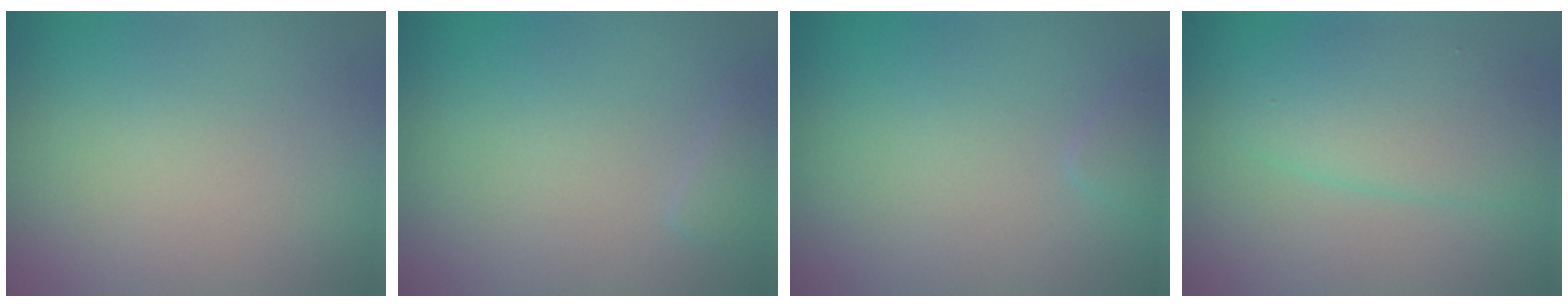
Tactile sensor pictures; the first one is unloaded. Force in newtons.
{"total": 0.7, "press": 0.7, "slide": 0.1}
{"total": 0.6, "press": 0.6, "slide": 0.1}
{"total": 3.7, "press": 3.7, "slide": 0.2}